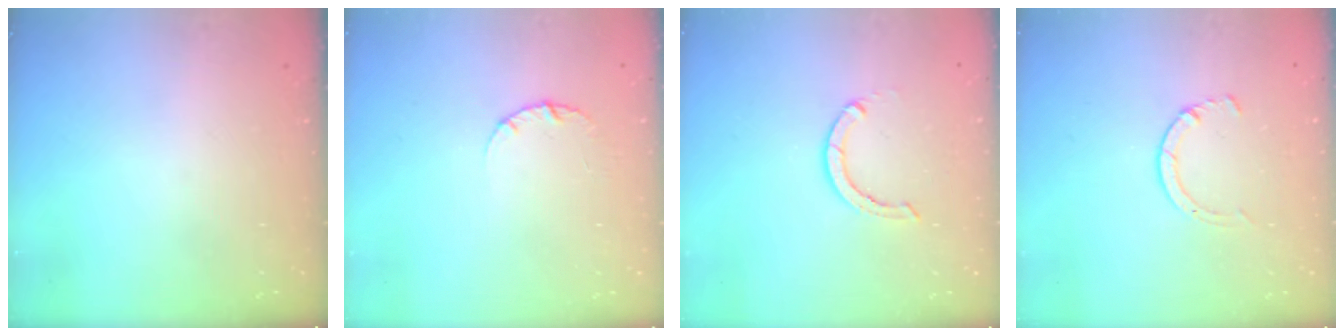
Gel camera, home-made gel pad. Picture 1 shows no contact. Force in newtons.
{"total": 2.6, "press": 2.6, "slide": 0.3}
{"total": 2.9, "press": 2.9, "slide": 0.1}
{"total": 2.8, "press": 2.8, "slide": 0.4}